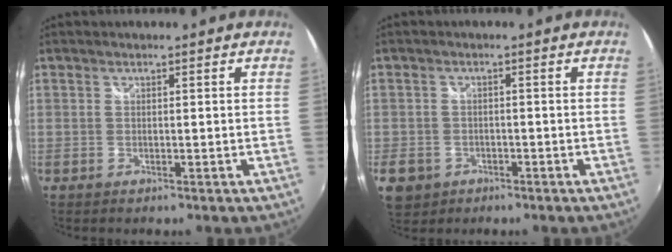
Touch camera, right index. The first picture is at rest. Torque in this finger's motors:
{"motor_torque": [-0.31, 0.10, -0.73, -0.21]}